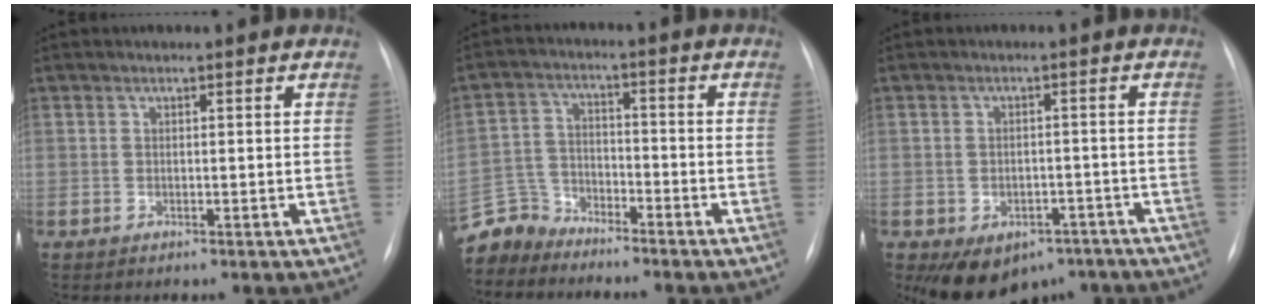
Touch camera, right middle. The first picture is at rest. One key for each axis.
{"total": 6.6, "fx": -6.3, "fy": 1.9, "fz": -0.8, "tx": 0.015, "ty": 0.009, "tz": -0.131}
{"total": 9.8, "fx": -6.3, "fy": 6.6, "fz": 3.7, "tx": -0.058, "ty": 0.016, "tz": -0.080}